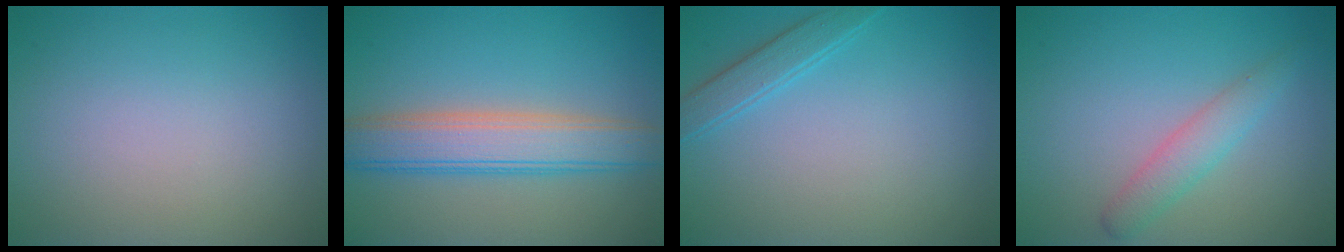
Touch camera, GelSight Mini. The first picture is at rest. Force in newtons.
{"total": 6.9, "press": 6.9, "slide": 0.3}
{"total": 1.9, "press": 1.9, "slide": 0.1}
{"total": 2.3, "press": 2.3, "slide": 0.2}